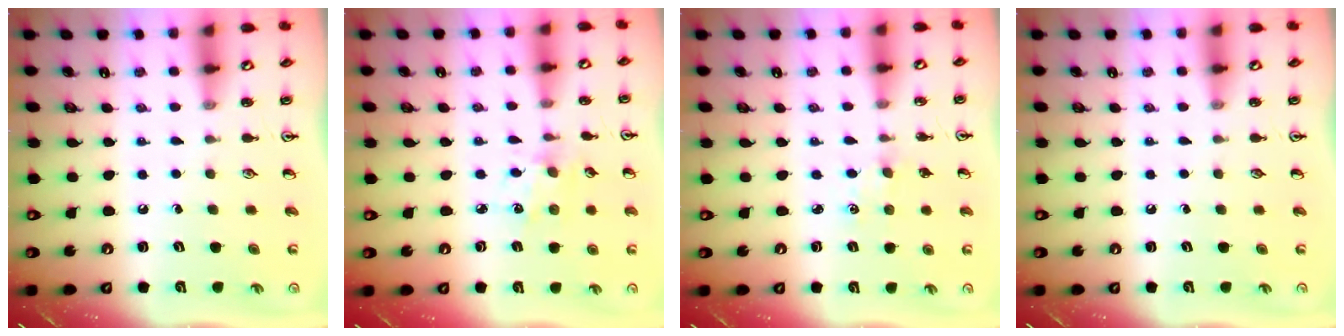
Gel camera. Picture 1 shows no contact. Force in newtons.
{"total": 2.8, "press": 2.8, "slide": 0.5}
{"total": 0.7, "press": 0.7, "slide": 0.1}
{"total": 0.0}